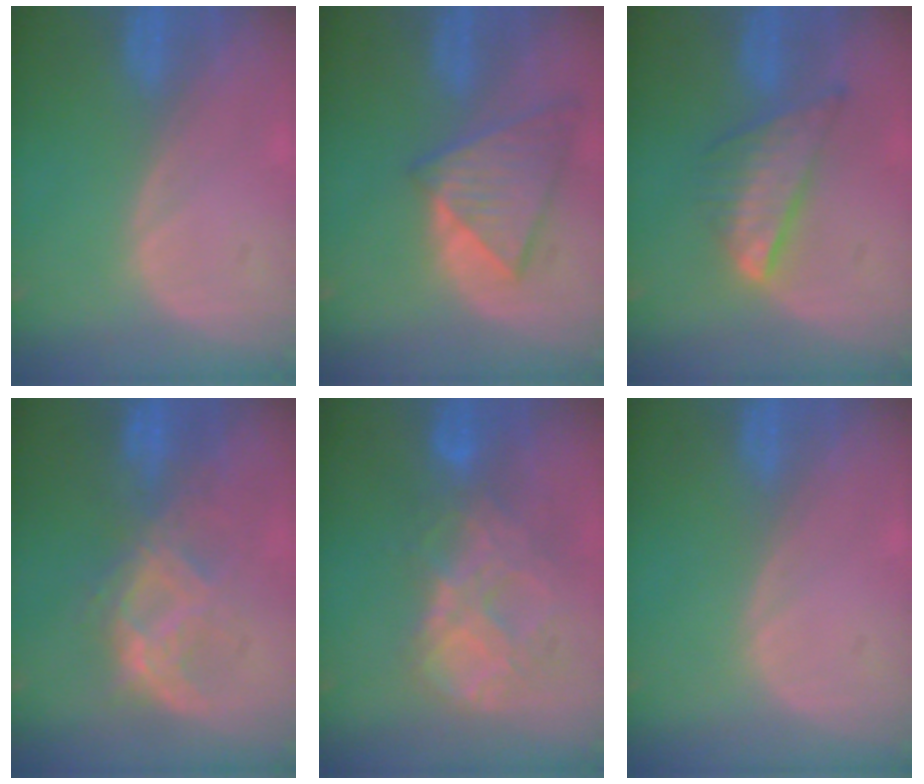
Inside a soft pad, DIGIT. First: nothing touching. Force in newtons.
{"total": 8.2, "press": 7.3, "slide": 3.8}
{"total": 7.4, "press": 6.5, "slide": 3.6}
{"total": 7.4, "press": 7.4, "slide": 0.2}
{"total": 8.8, "press": 7.6, "slide": 4.5}
{"total": 0.0}